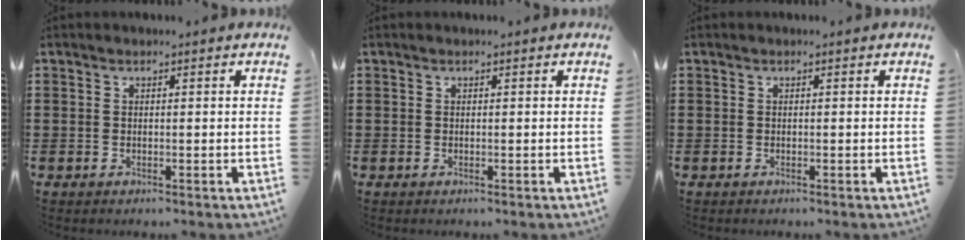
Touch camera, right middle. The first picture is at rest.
{"total": 0.0}
{"total": 0.0}